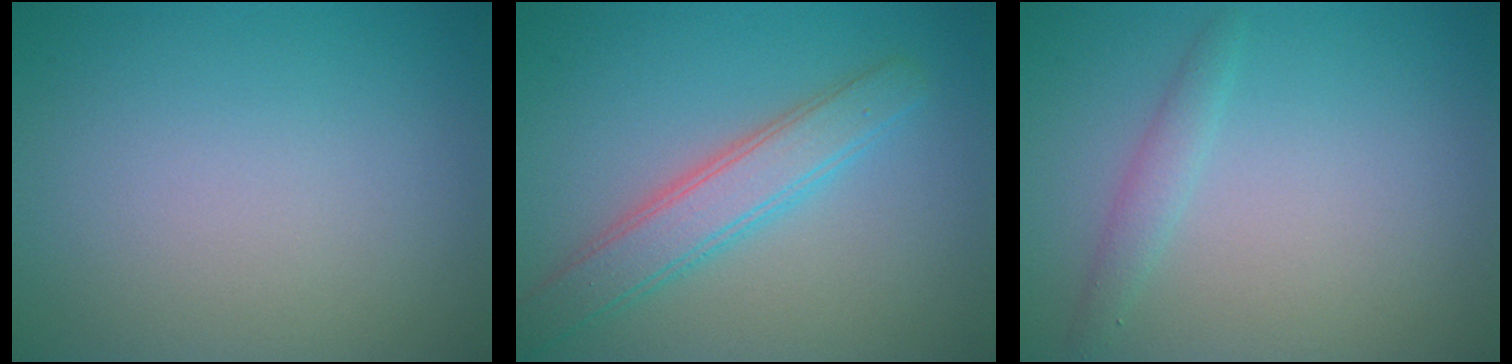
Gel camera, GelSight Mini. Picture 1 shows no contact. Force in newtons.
{"total": 3.9, "press": 3.9, "slide": 0.1}
{"total": 1.3, "press": 1.3, "slide": 0.1}